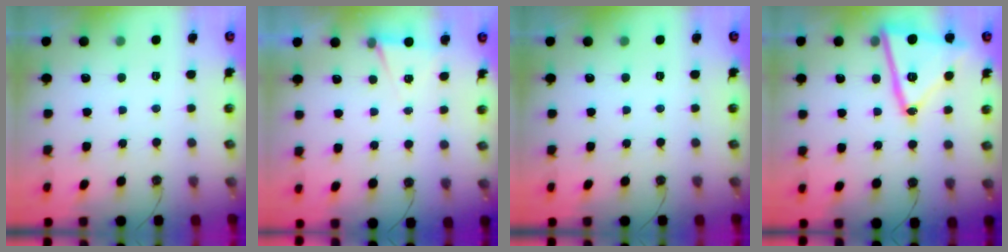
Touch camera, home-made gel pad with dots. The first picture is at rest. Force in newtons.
{"total": 4.9, "press": 2.0, "slide": 4.4}
{"total": 0.0}
{"total": 20.6, "press": 20.6, "slide": 1.2}